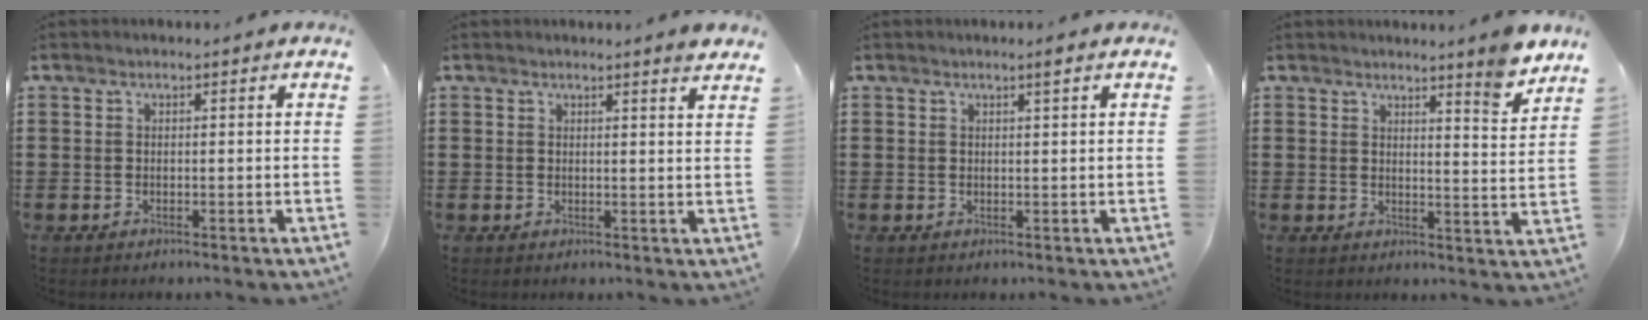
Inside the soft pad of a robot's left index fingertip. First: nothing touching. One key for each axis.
{"total": 1.8, "fx": 1.6, "fy": -0.2, "fz": 0.8, "tx": -0.019, "ty": -0.001, "tz": 0.031}
{"total": 1.4, "fx": 0.9, "fy": -0.1, "fz": 1.0, "tx": -0.020, "ty": -0.002, "tz": 0.016}
{"total": 5.0, "fx": 4.6, "fy": -0.5, "fz": 1.9, "tx": -0.029, "ty": -0.034, "tz": 0.076}